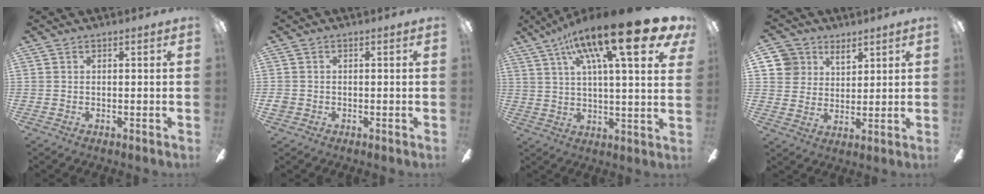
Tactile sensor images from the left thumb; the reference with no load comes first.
{"total": 1.7, "force": [-0.6, 1.4, 0.8], "torque": [-0.012, 0.004, -0.012]}
{"total": 23.9, "force": [13.0, 5.5, 19.3], "torque": [-0.307, -0.062, 0.195]}
{"total": 8.4, "force": [5.8, 5.9, 1.1], "torque": [-0.031, -0.027, 0.112]}